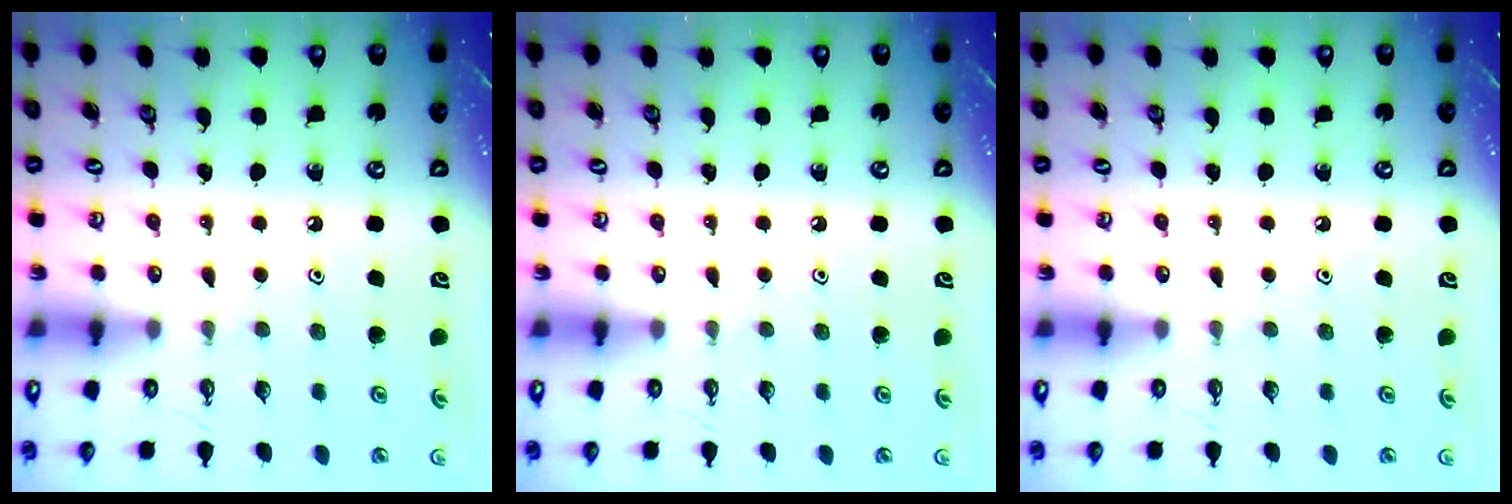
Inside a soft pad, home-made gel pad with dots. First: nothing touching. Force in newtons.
{"total": 0.0}
{"total": 0.0}